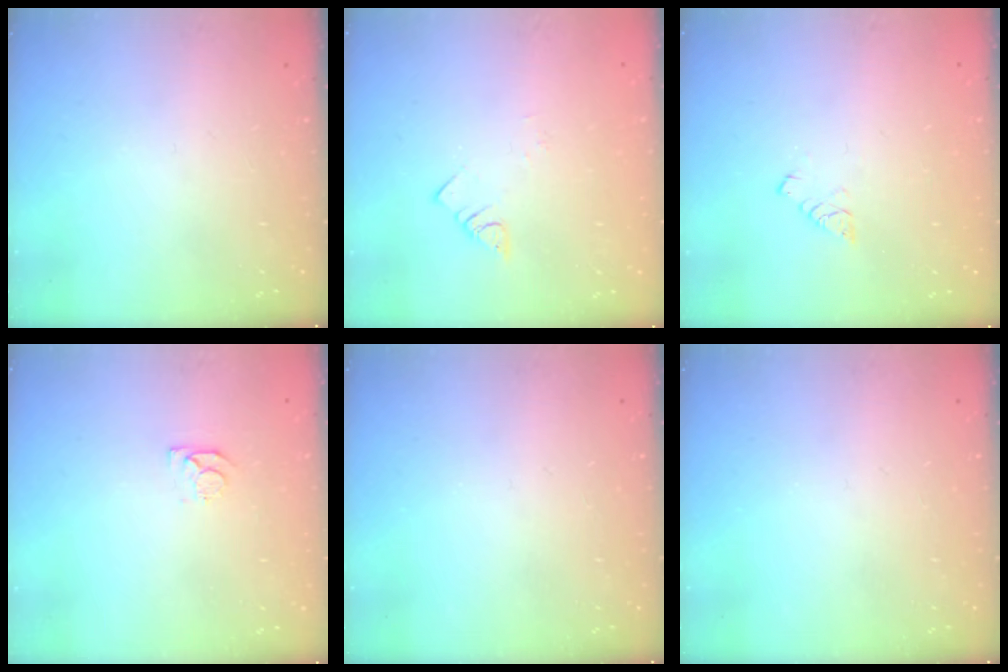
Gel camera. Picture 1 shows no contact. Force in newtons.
{"total": 1.5, "press": 1.5, "slide": 0.3}
{"total": 4.8, "press": 4.8, "slide": 0.3}
{"total": 5.1, "press": 5.0, "slide": 0.7}
{"total": 0.0}
{"total": 0.0}